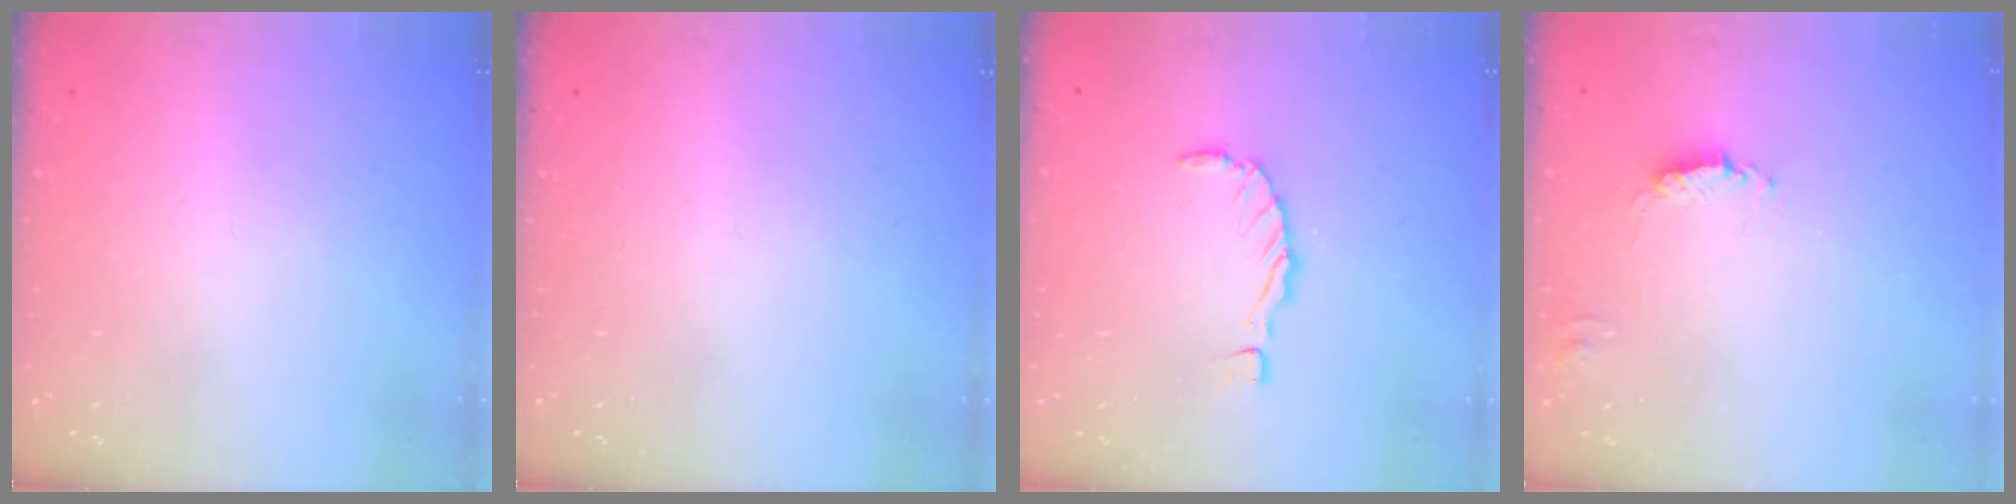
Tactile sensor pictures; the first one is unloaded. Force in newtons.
{"total": 0.0}
{"total": 0.0}
{"total": 0.8, "press": 0.8, "slide": 0.1}